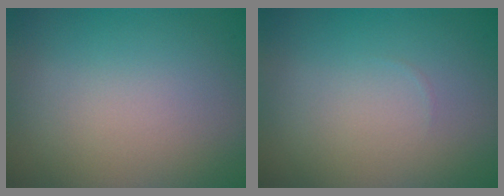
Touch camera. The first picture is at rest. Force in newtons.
{"total": 0.0}